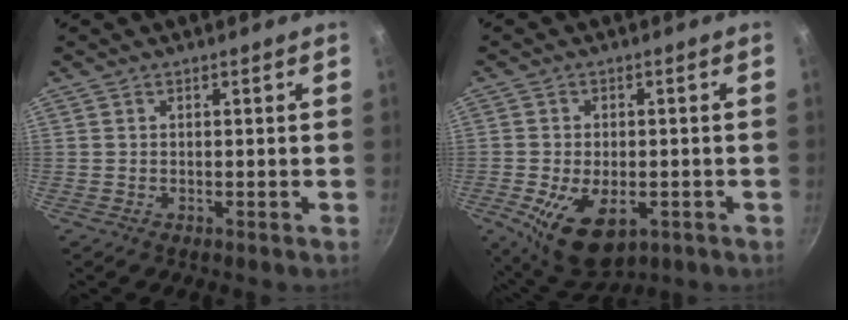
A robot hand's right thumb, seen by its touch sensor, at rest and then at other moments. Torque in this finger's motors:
{"motor_torque": [-0.17, 0.49, 0.89, -0.35, 0.09]}